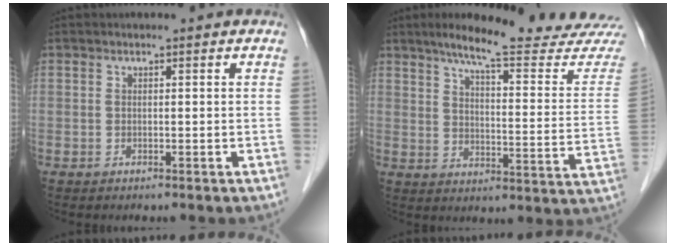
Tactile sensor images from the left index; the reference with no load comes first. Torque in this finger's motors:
{"motor_torque": [-0.08, -0.15, 0.20, 0.07]}